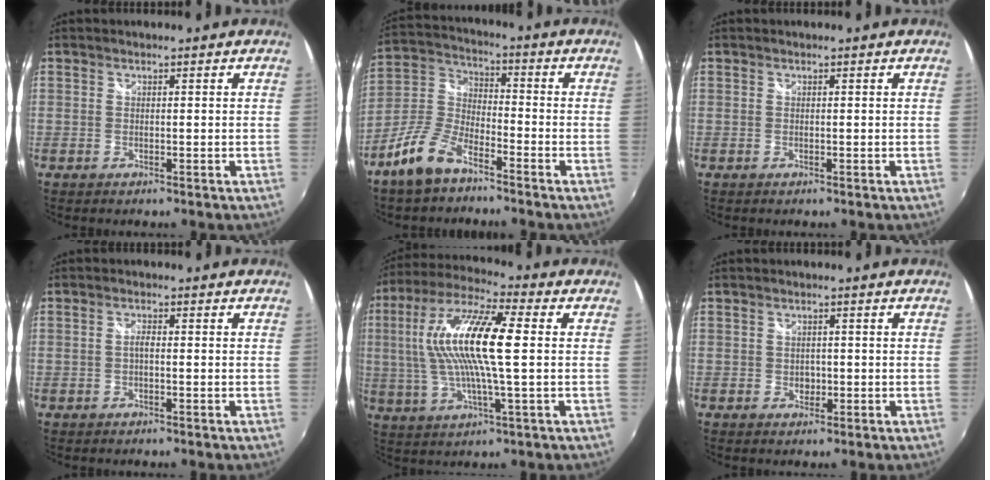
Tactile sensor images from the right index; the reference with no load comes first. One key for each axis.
{"total": 10.1, "fx": -6.8, "fy": 4.3, "fz": 6.1, "tx": -0.144, "ty": 0.009, "tz": -0.138}
{"total": 0.0}
{"total": 1.3, "fx": -0.3, "fy": 0.5, "fz": 1.1, "tx": -0.022, "ty": 0.005, "tz": -0.008}
{"total": 16.8, "fx": 1.8, "fy": 2.9, "fz": 16.4, "tx": -0.314, "ty": 0.013, "tz": 0.026}
{"total": 1.8, "fx": -0.3, "fy": 1.6, "fz": 0.7, "tx": -0.010, "ty": 0.000, "tz": -0.004}